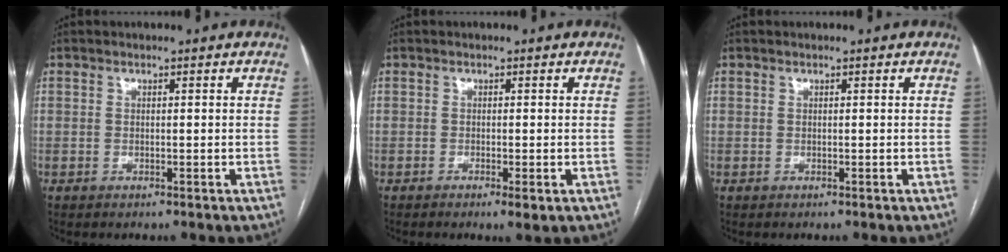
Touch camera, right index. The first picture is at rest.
{"total": 1.8, "force": [-0.9, 0.2, 1.6], "torque": [-0.021, -0.004, -0.013]}
{"total": 0.0}